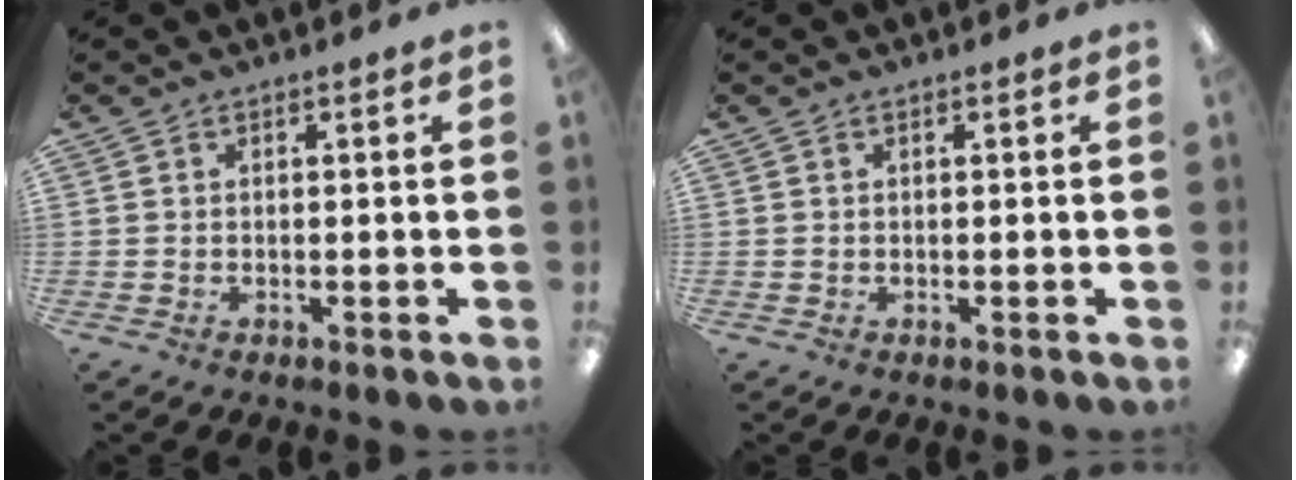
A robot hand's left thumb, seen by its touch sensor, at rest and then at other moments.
{"total": 0.0}